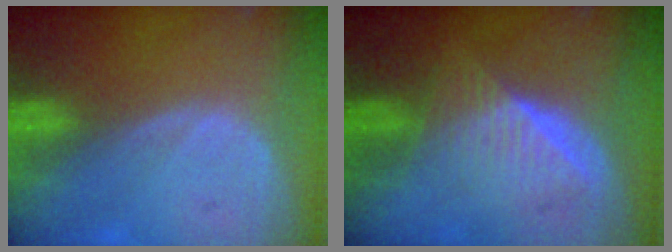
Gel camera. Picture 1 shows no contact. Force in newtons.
{"total": 6.5, "press": 5.9, "slide": 2.6}